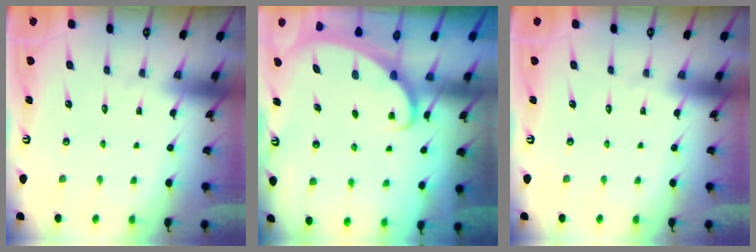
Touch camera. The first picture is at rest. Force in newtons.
{"total": 2.4, "press": 2.3, "slide": 0.3}
{"total": 0.0}